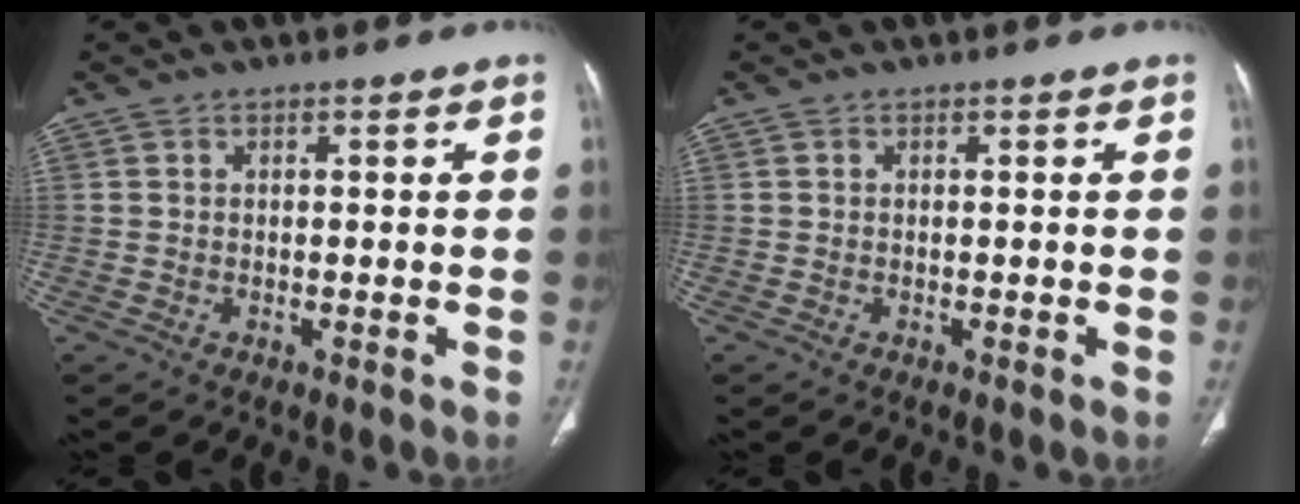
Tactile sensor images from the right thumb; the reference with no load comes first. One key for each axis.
{"total": 0.0}